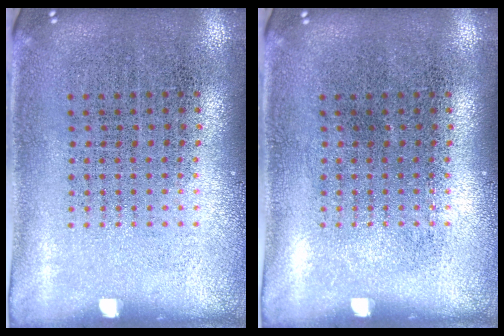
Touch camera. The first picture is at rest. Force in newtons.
{"total": 0.0}